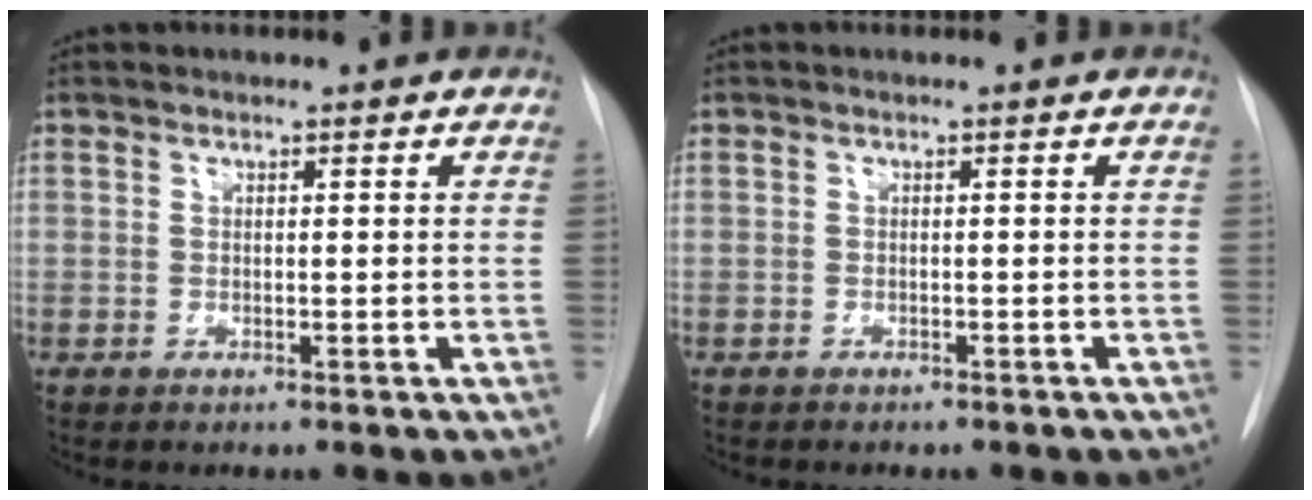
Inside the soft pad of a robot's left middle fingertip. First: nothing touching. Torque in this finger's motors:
{"motor_torque": [1.02, -1.12, 0.20, 0.05]}